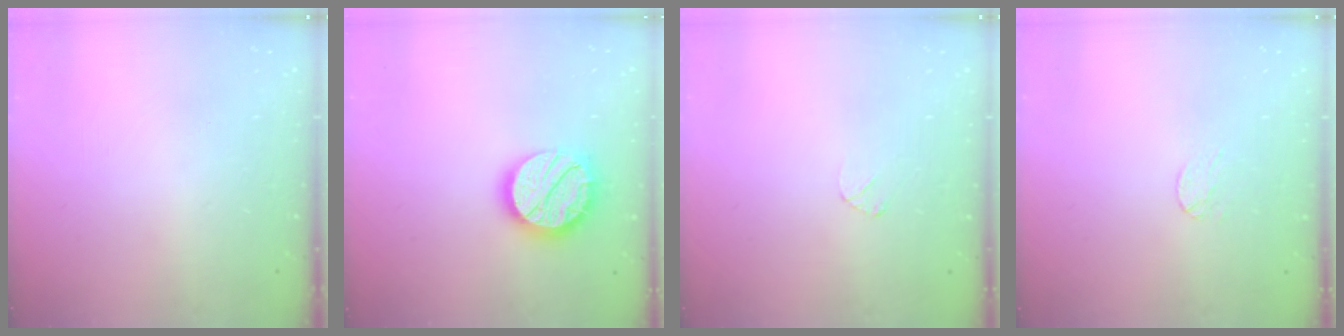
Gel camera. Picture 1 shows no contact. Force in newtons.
{"total": 17.0, "press": 17.0, "slide": 0.8}
{"total": 3.3, "press": 3.3, "slide": 0.3}
{"total": 3.0, "press": 3.0, "slide": 0.2}